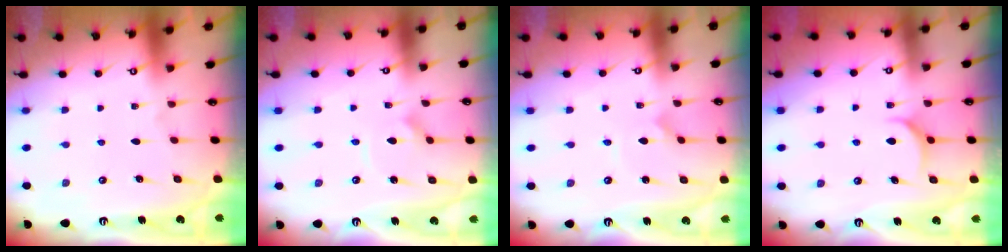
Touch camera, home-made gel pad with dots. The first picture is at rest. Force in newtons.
{"total": 2.8, "press": 2.8, "slide": 0.3}
{"total": 1.9, "press": 1.9, "slide": 0.2}
{"total": 5.6, "press": 5.6, "slide": 0.6}